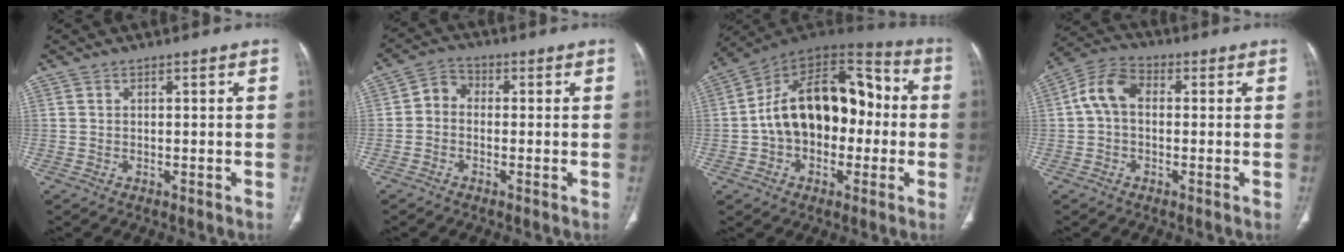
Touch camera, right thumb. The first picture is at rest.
{"total": 4.0, "force": [-0.6, 3.2, 2.2], "torque": [-0.025, 0.015, -0.026]}
{"total": 21.3, "force": [-0.8, 13.7, 16.3], "torque": [-0.228, 0.055, -0.017]}
{"total": 7.4, "force": [0.3, 5.1, 5.4], "torque": [-0.095, 0.023, -0.005]}